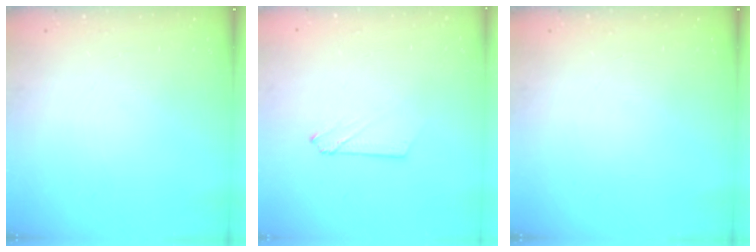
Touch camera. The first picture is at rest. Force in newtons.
{"total": 2.1, "press": 2.1, "slide": 0.2}
{"total": 0.0}